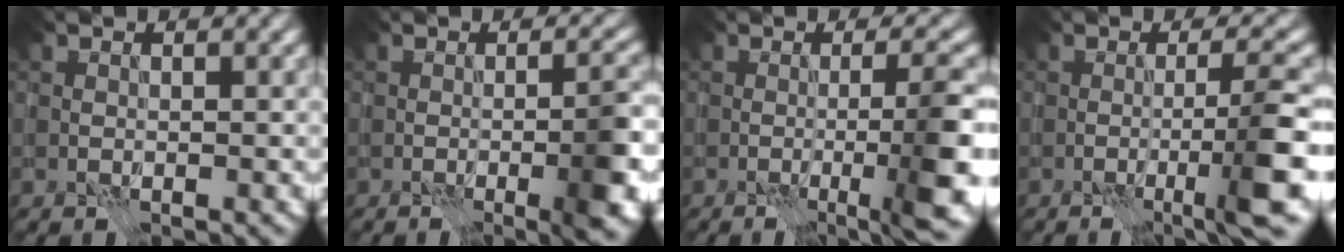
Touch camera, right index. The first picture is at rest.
{"total": 5.9, "force": [-1.9, 1.5, 5.4], "torque": [-0.070, 0.007, -0.029]}
{"total": 7.8, "force": [-2.6, 1.4, 7.3], "torque": [-0.089, 0.008, -0.044]}
{"total": 6.1, "force": [-2.3, 0.5, 5.6], "torque": [-0.078, 0.013, -0.048]}